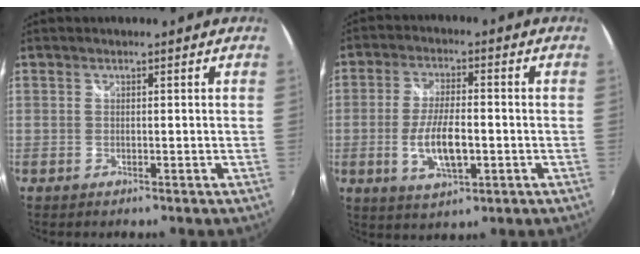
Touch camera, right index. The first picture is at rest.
{"total": 9.4, "force": [-2.1, 3.4, 8.5], "torque": [-0.169, -0.008, -0.034]}